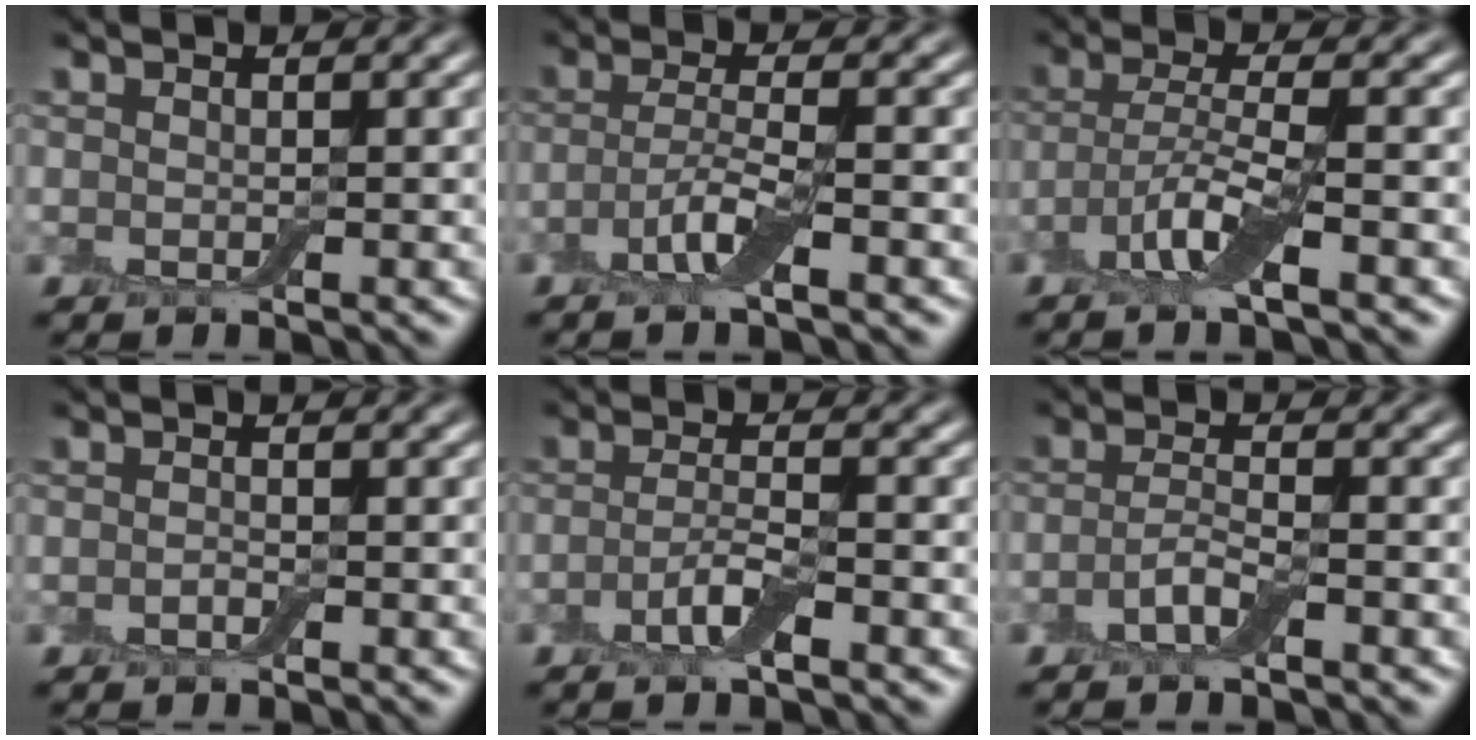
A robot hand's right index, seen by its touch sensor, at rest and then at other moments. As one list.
[{"total": 3.2, "force": [-1.5, 0.5, 2.8], "torque": [-0.057, 0.003, -0.038]}, {"total": 4.1, "force": [-2.1, 0.6, 3.4], "torque": [-0.070, 0.003, -0.051]}, {"total": 0.7, "force": [-0.4, 0.2, 0.5], "torque": [-0.012, 0.000, -0.007]}, {"total": 2.6, "force": [-1.3, 0.6, 2.2], "torque": [-0.045, 0.004, -0.032]}, {"total": 2.3, "force": [-1.2, 0.5, 1.8], "torque": [-0.039, 0.002, -0.031]}]